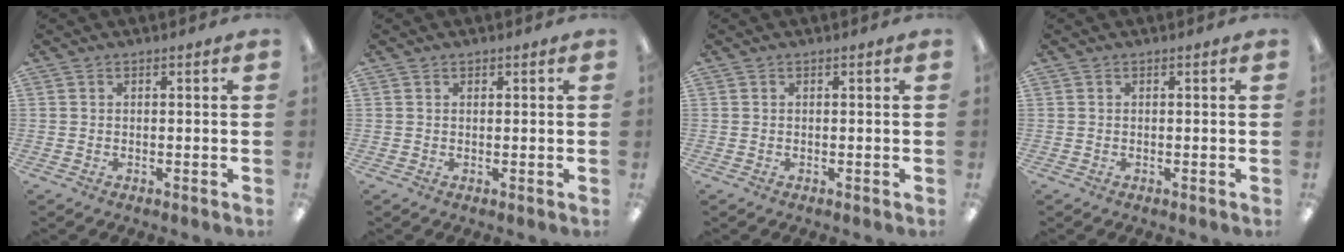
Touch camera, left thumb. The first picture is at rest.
{"total": 0.7, "force": [0.6, 0.4, 0.1], "torque": [-0.002, 0.001, 0.011]}
{"total": 0.0}
{"total": 0.0}